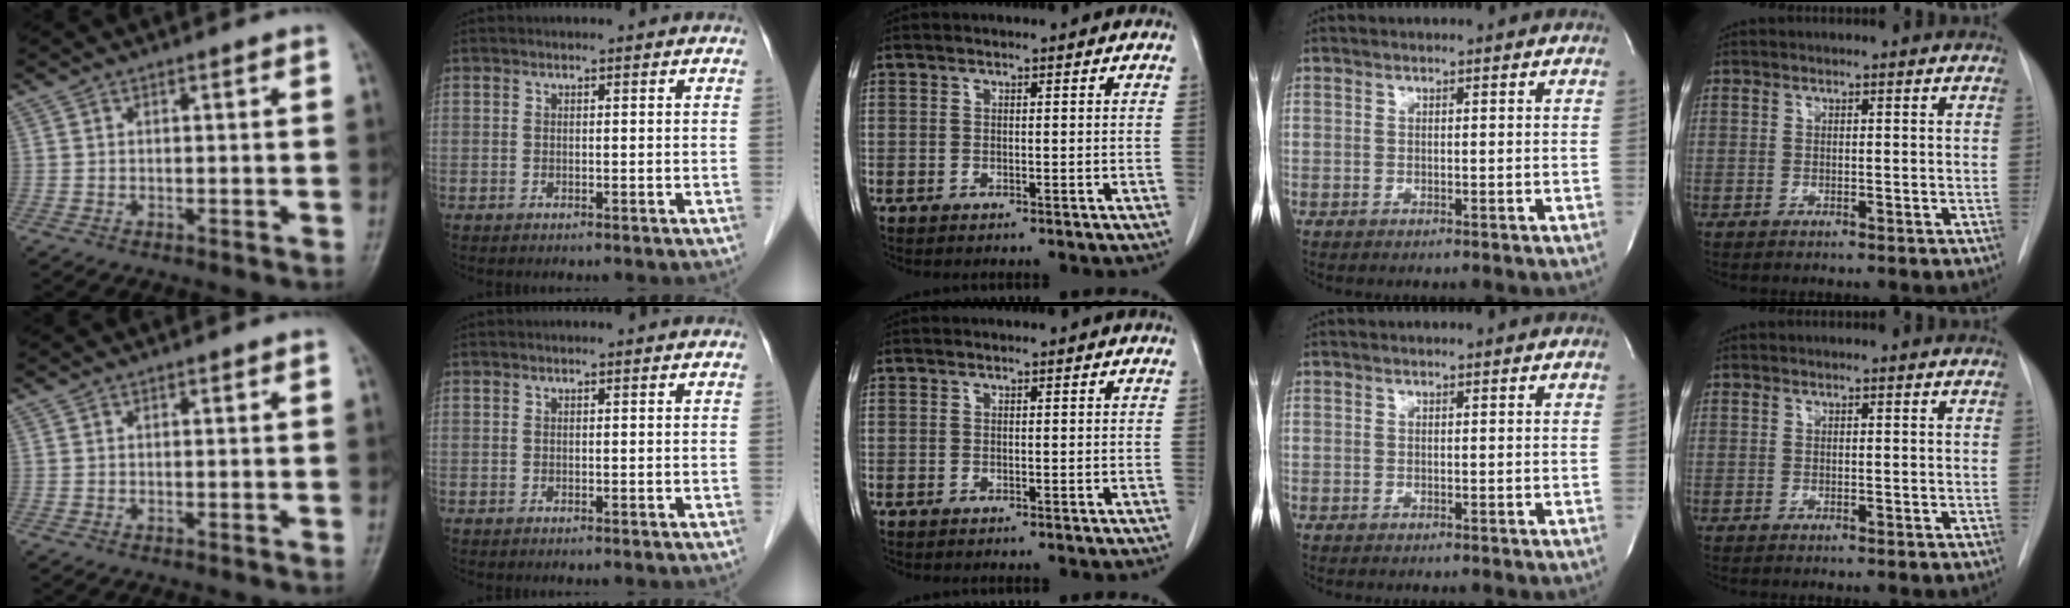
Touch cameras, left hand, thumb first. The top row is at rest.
{}